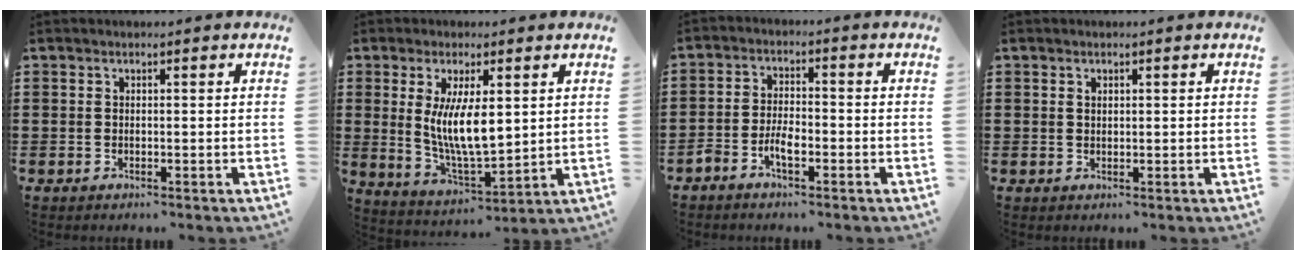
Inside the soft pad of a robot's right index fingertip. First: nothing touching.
{"total": 8.8, "force": [1.4, 3.1, 8.1], "torque": [-0.153, -0.003, 0.025]}
{"total": 3.6, "force": [-2.1, 1.3, 2.6], "torque": [-0.060, 0.002, -0.044]}
{"total": 0.7, "force": [0.4, 0.5, 0.4], "torque": [-0.009, 0.003, 0.008]}